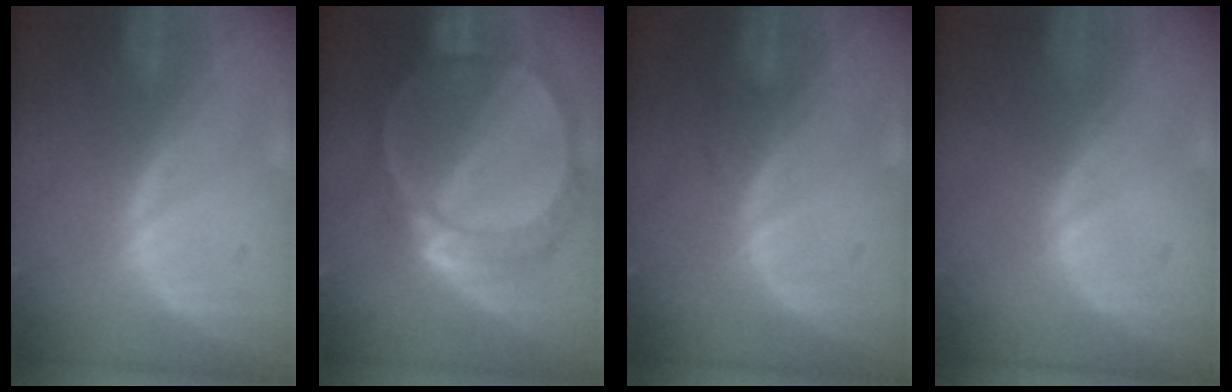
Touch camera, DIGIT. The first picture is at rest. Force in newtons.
{"total": 9.5, "press": 8.2, "slide": 4.8}
{"total": 0.7, "press": 0.7, "slide": 0.1}
{"total": 0.0}